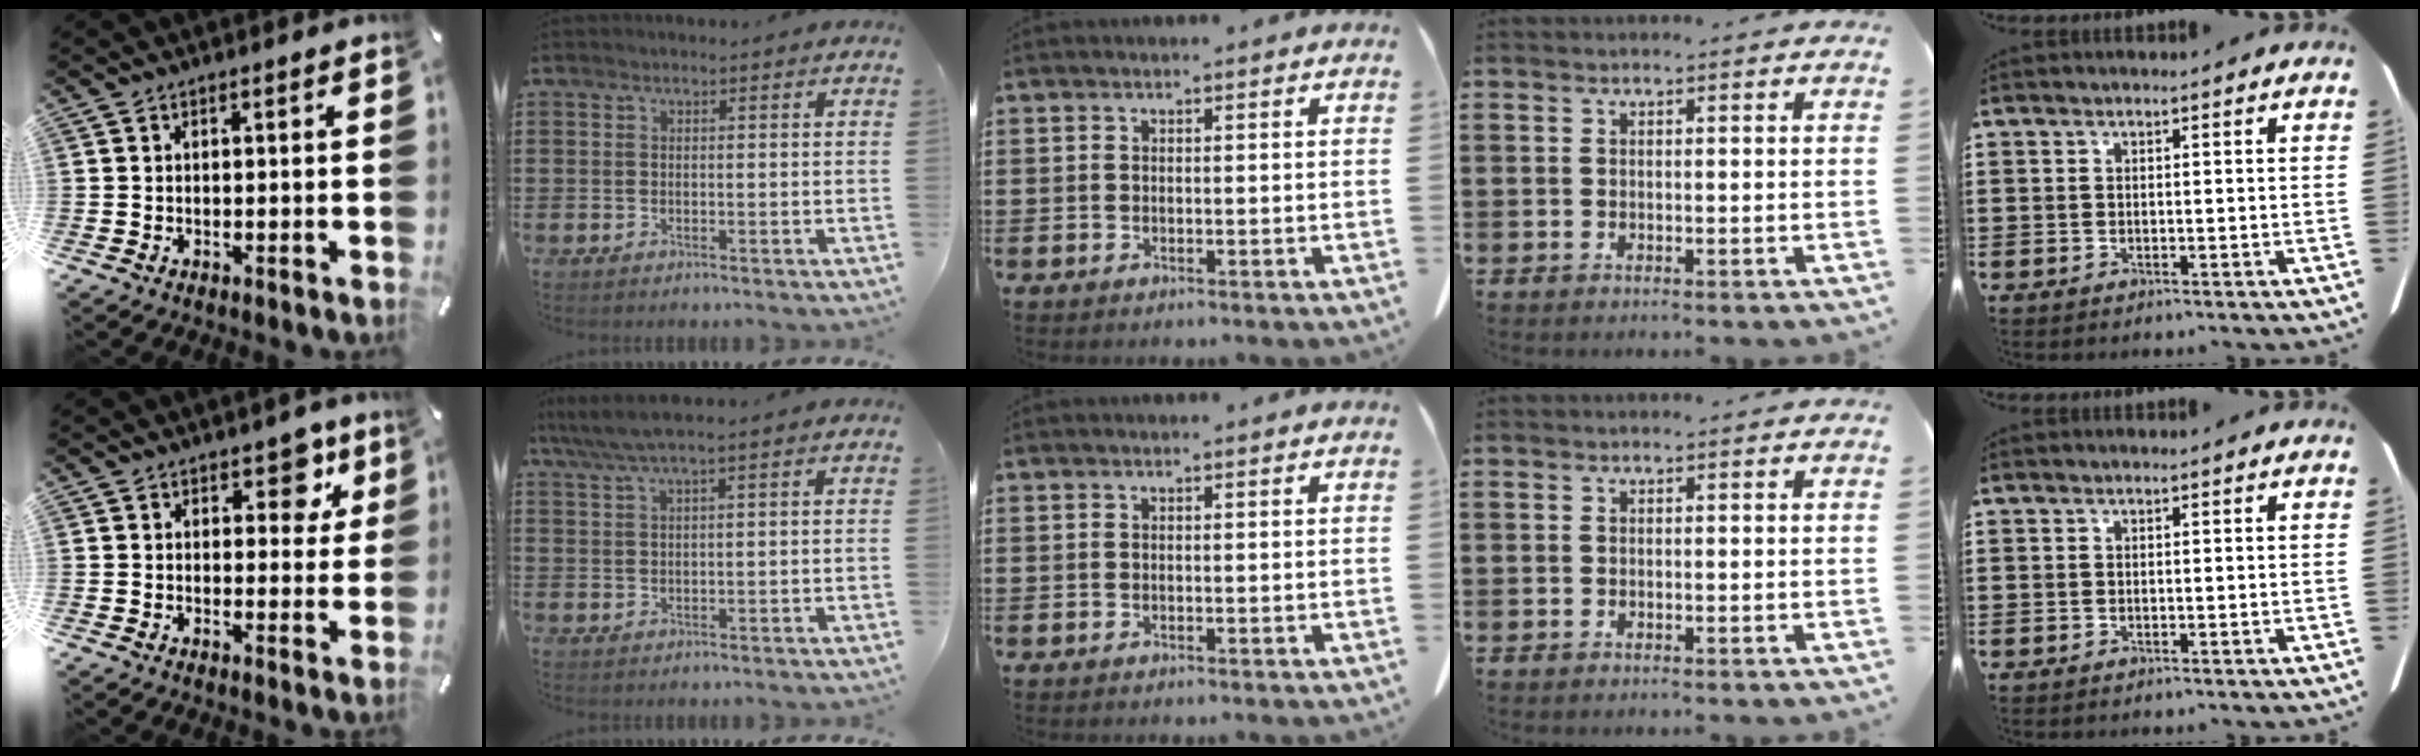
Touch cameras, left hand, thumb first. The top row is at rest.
{"thumb": {"total": 6.9, "force": [3.8, 4.1, 4.0], "torque": [-0.018, -0.020, 0.054]}, "index": {"total": 3.3, "force": [1.9, 0.1, 2.8], "torque": [-0.065, -0.001, 0.031]}}